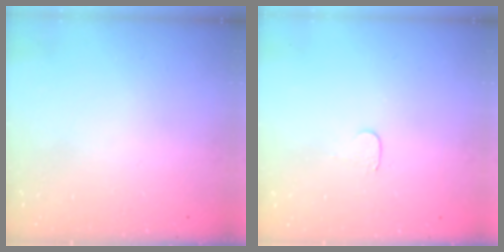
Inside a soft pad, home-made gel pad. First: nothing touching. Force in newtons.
{"total": 3.7, "press": 3.7, "slide": 0.4}